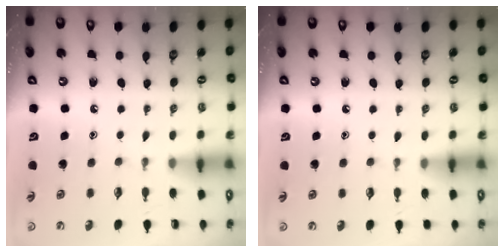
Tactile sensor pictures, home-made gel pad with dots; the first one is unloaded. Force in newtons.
{"total": 2.4, "press": 2.4, "slide": 0.4}